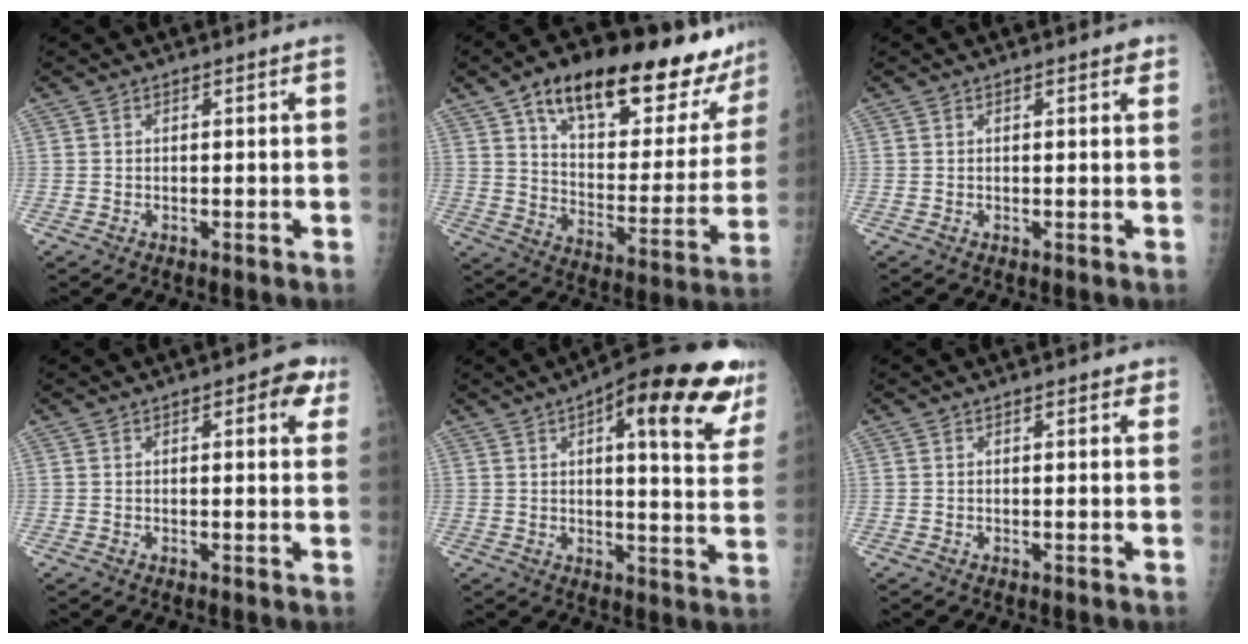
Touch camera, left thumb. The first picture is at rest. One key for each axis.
{"total": 29.1, "fx": 19.4, "fy": 10.4, "fz": 19.0, "tx": -0.241, "ty": -0.054, "tz": 0.290}
{"total": 1.4, "fx": 0.8, "fy": 0.5, "fz": 1.0, "tx": -0.009, "ty": -0.001, "tz": 0.008}
{"total": 5.4, "fx": 2.3, "fy": 2.2, "fz": 4.4, "tx": -0.030, "ty": -0.002, "tz": 0.019}
{"total": 22.4, "fx": 11.1, "fy": 6.9, "fz": 18.2, "tx": -0.212, "ty": -0.021, "tz": 0.138}
{"total": 1.8, "fx": 1.0, "fy": 0.7, "fz": 1.2, "tx": -0.010, "ty": -0.002, "tz": 0.011}